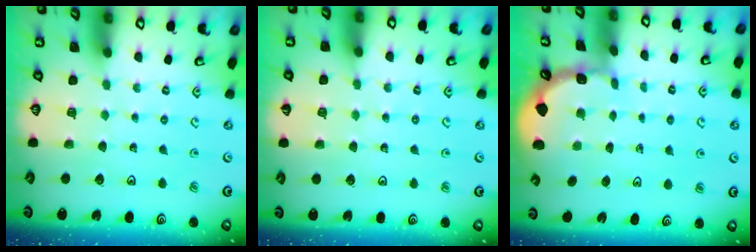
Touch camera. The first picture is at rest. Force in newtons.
{"total": 2.4, "press": 2.4, "slide": 0.5}
{"total": 1.5, "press": 1.5, "slide": 0.1}